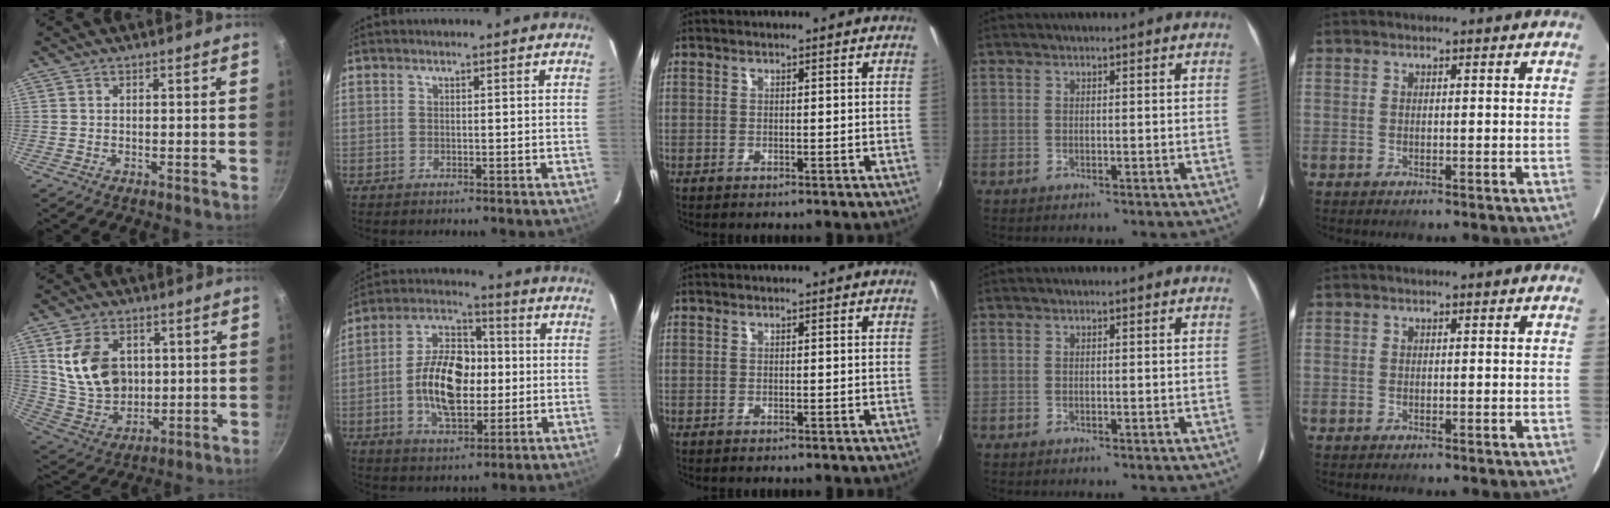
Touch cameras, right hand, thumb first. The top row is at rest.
{"thumb": {"total": 14.3, "force": [3.0, 10.6, 9.2], "torque": [-0.146, -0.017, 0.070]}, "index": {"total": 14.5, "force": [-1.6, 8.3, 11.8], "torque": [-0.224, 0.019, -0.028]}}